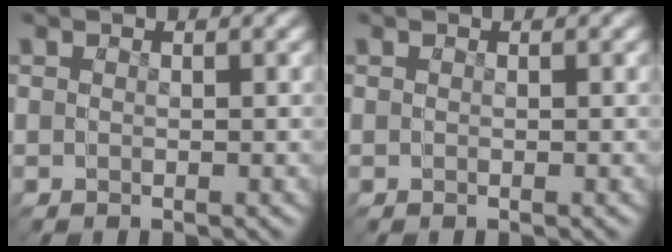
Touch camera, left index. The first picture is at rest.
{"total": 0.0}